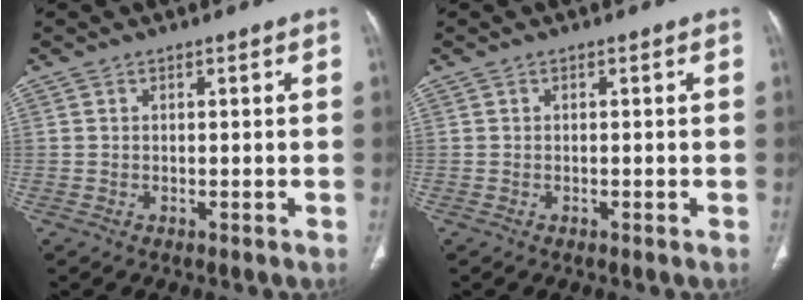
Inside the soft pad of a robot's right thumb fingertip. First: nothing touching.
{"total": 0.0}